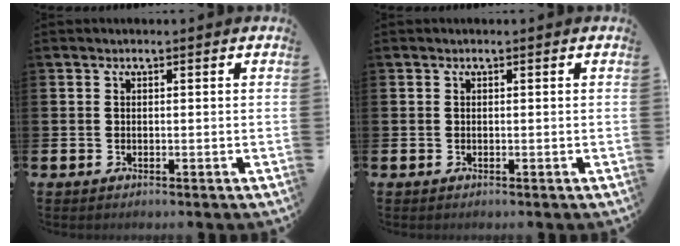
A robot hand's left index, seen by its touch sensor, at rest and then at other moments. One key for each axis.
{"total": 0.0}